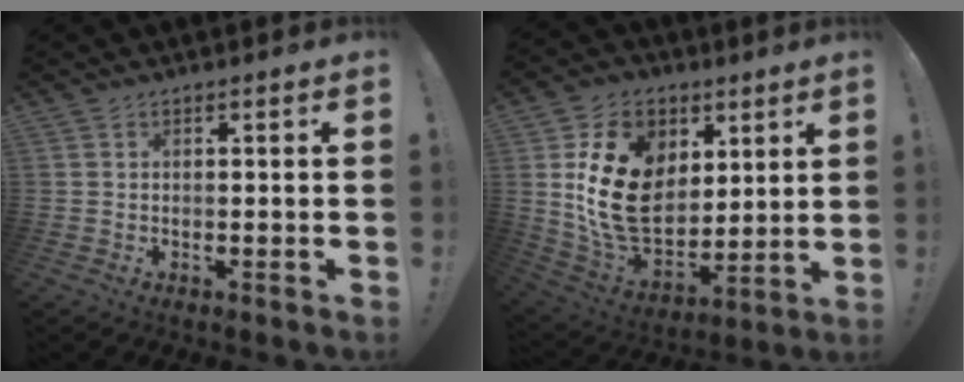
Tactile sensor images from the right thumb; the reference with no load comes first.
{"total": 21.8, "force": [4.7, 16.2, 13.7], "torque": [-0.245, -0.023, 0.100]}